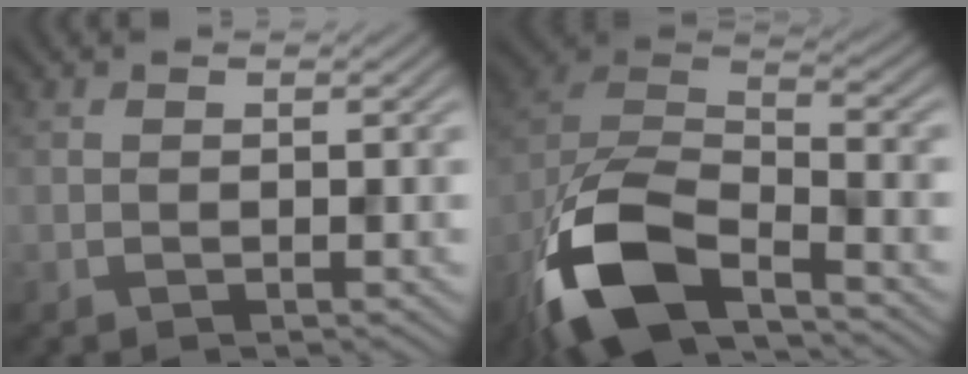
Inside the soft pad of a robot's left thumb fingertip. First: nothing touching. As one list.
[{"total": 13.6, "force": [-8.2, 5.9, 9.1], "torque": [-0.201, -0.017, -0.178]}]